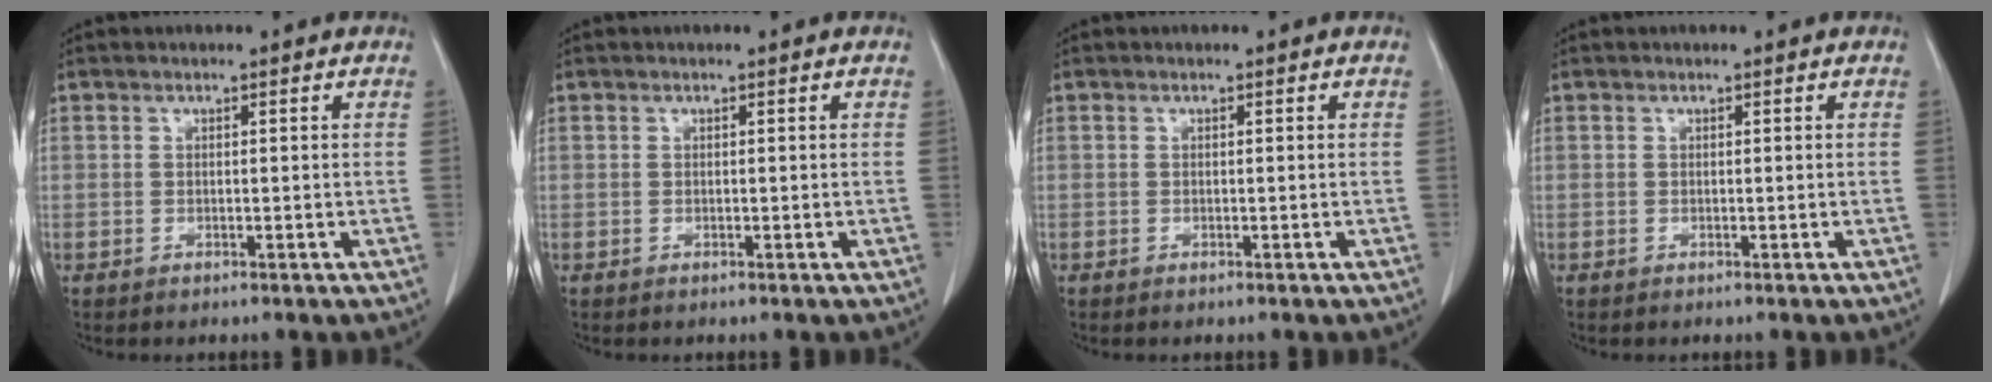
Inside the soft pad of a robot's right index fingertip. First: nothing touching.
{"total": 0.0}
{"total": 0.0}
{"total": 0.0}